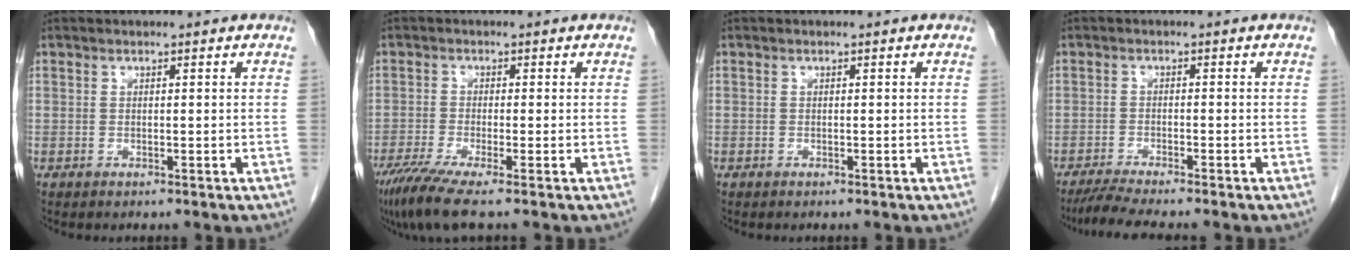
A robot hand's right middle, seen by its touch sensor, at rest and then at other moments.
{"total": 6.1, "force": [-4.4, -0.2, 4.3], "torque": [-0.075, -0.018, -0.081]}
{"total": 0.0}
{"total": 5.2, "force": [-4.5, -0.7, 2.5], "torque": [-0.046, -0.019, -0.079]}